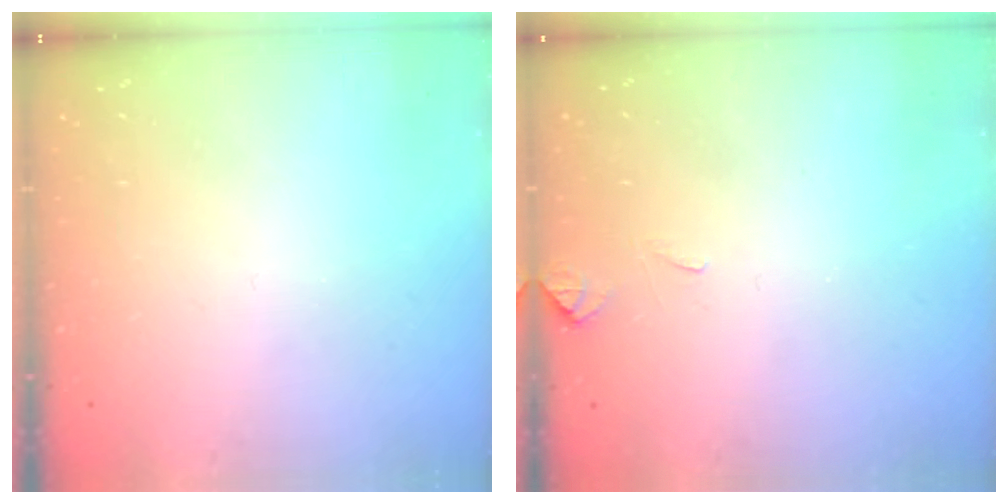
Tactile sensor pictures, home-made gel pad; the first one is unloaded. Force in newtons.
{"total": 3.4, "press": 3.3, "slide": 0.7}